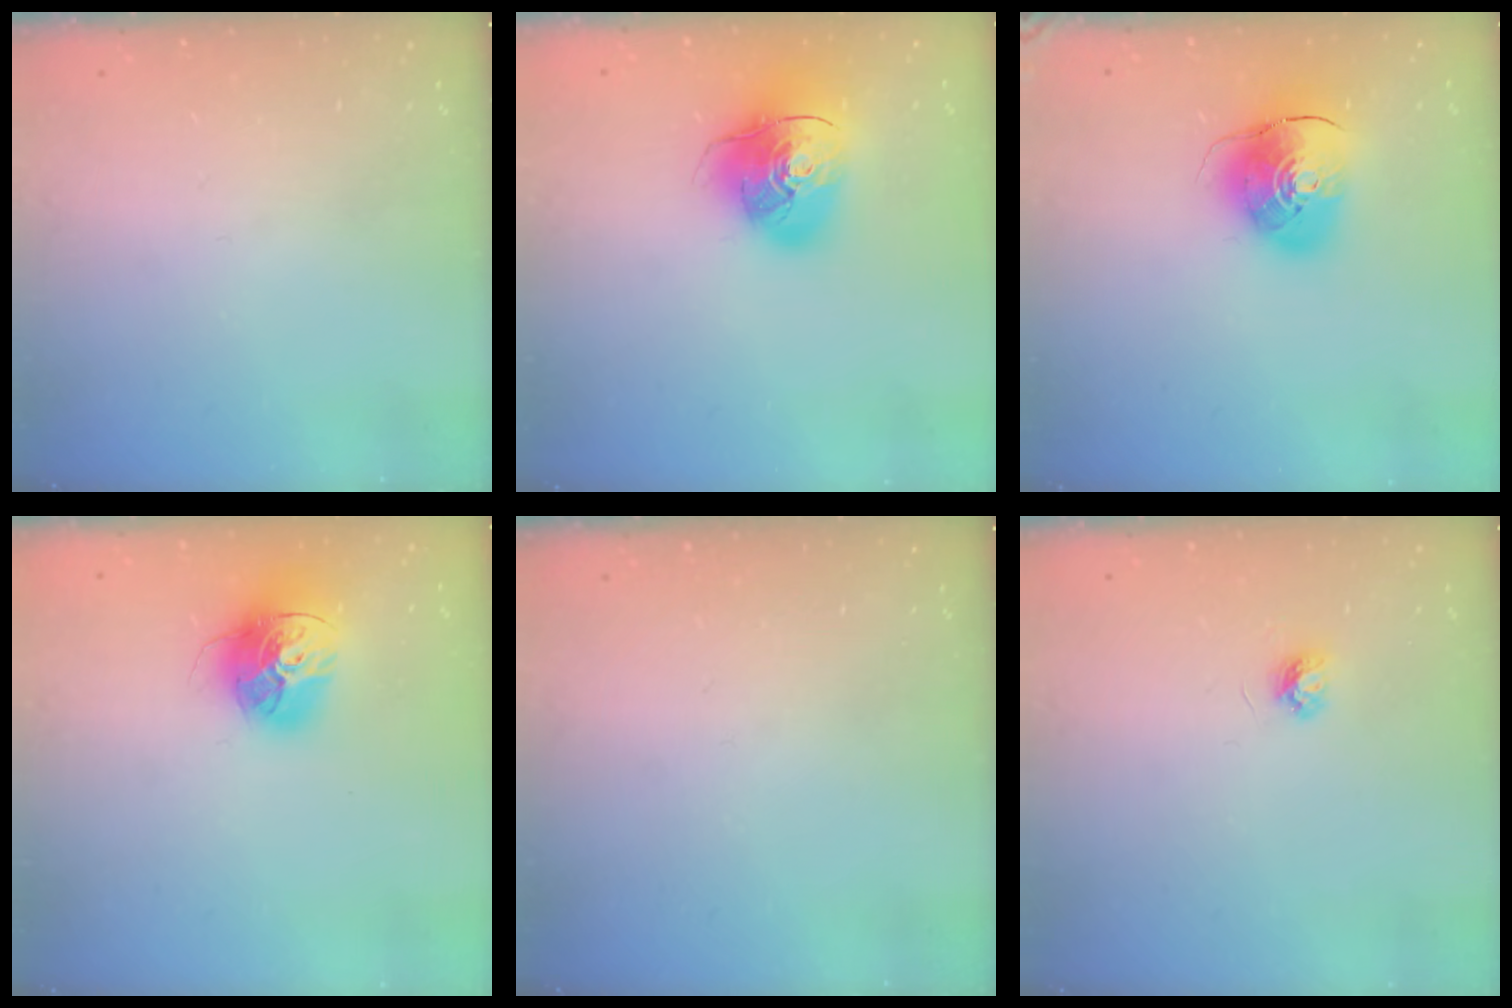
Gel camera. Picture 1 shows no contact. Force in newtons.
{"total": 15.6, "press": 15.4, "slide": 2.2}
{"total": 10.9, "press": 10.7, "slide": 1.6}
{"total": 17.1, "press": 17.0, "slide": 1.5}
{"total": 0.0}
{"total": 3.9, "press": 3.9, "slide": 0.5}